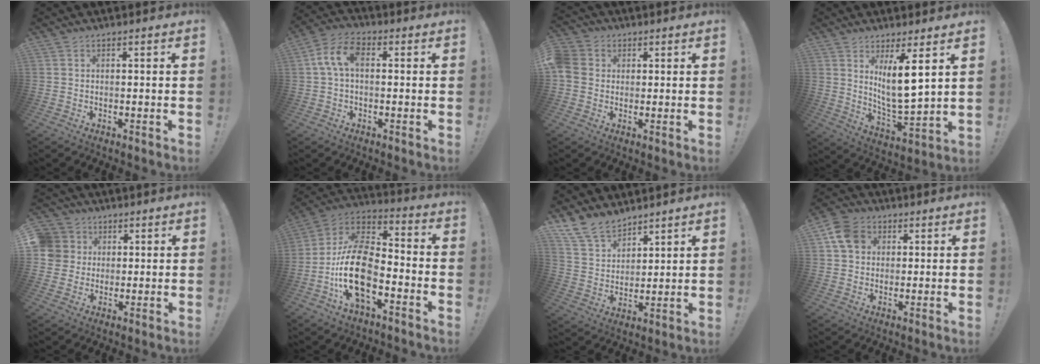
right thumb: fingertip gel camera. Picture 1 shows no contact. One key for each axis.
{"total": 8.3, "fx": 1.0, "fy": 4.7, "fz": 6.7, "tx": -0.144, "ty": 0.010, "tz": 0.021}
{"total": 5.5, "fx": 0.6, "fy": 5.1, "fz": 2.0, "tx": -0.048, "ty": 0.006, "tz": 0.010}
{"total": 11.3, "fx": 5.5, "fy": 2.1, "fz": 9.6, "tx": -0.158, "ty": -0.044, "tz": 0.091}
{"total": 7.9, "fx": 1.6, "fy": 7.5, "fz": 1.6, "tx": -0.027, "ty": 0.001, "tz": 0.037}
{"total": 20.1, "fx": -7.4, "fy": 11.0, "fz": 15.1, "tx": -0.304, "ty": 0.044, "tz": -0.117}
{"total": 11.9, "fx": 9.9, "fy": 5.7, "fz": 3.3, "tx": -0.078, "ty": -0.065, "tz": 0.194}
{"total": 9.2, "fx": 3.2, "fy": 7.4, "fz": 4.5, "tx": -0.069, "ty": 0.000, "tz": 0.066}